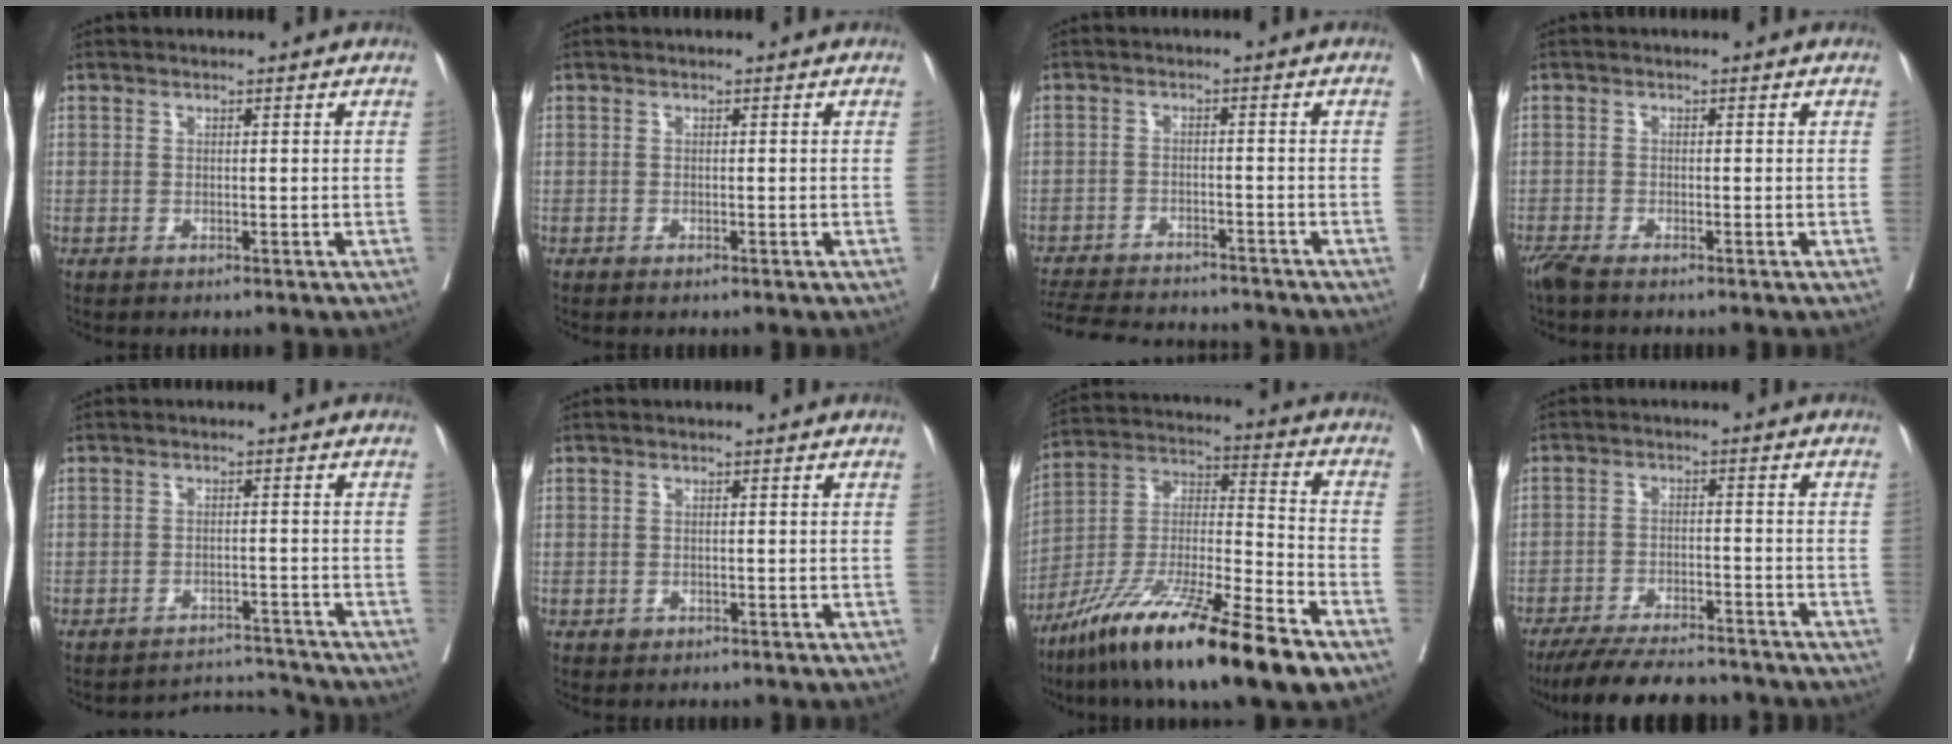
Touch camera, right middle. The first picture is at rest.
{"total": 0.0}
{"total": 14.5, "force": [-13.3, 3.0, 4.7], "torque": [-0.104, -0.007, -0.189]}
{"total": 3.3, "force": [-2.5, 1.0, 1.8], "torque": [-0.038, -0.009, -0.047]}
{"total": 4.7, "force": [-4.2, -0.9, -2.0], "torque": [0.033, 0.010, -0.062]}
{"total": 0.7, "force": [-0.3, 0.6, 0.1], "torque": [-0.001, 0.003, -0.003]}
{"total": 21.9, "force": [-14.5, 1.7, 16.3], "torque": [-0.285, -0.041, -0.259]}
{"total": 12.9, "force": [-11.5, 2.5, 5.2], "torque": [-0.079, -0.004, -0.170]}